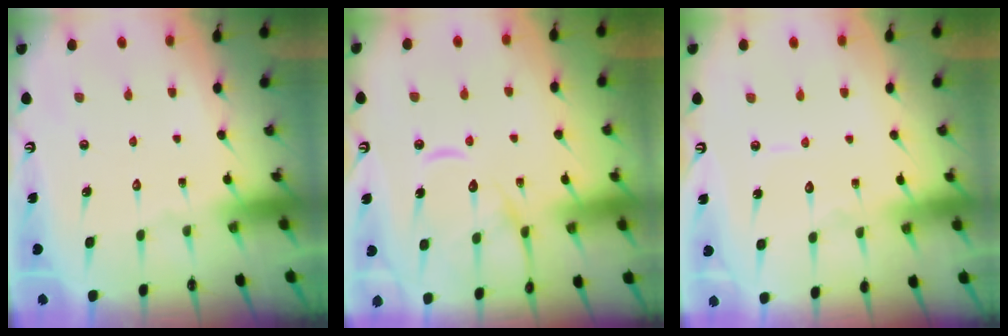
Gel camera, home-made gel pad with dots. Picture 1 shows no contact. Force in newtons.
{"total": 11.6, "press": 11.5, "slide": 1.2}
{"total": 4.6, "press": 4.6, "slide": 0.5}